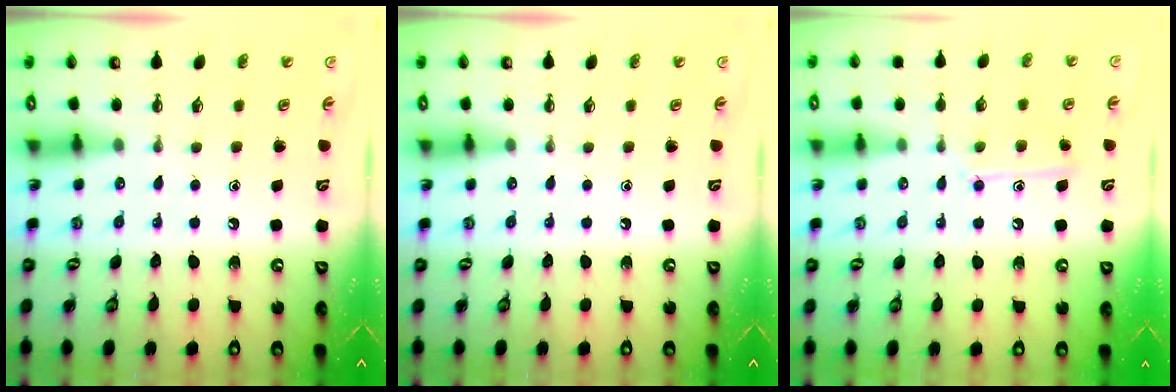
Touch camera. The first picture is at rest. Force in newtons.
{"total": 0.0}
{"total": 10.8, "press": 10.8, "slide": 0.9}